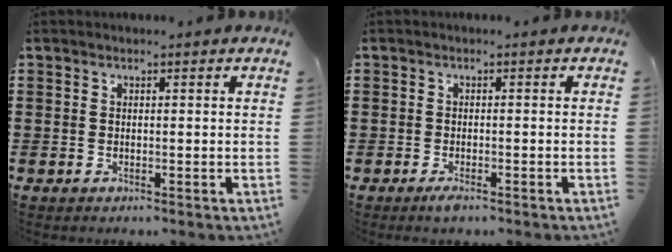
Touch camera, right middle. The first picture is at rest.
{"total": 1.3, "force": [-1.0, 0.5, 0.7], "torque": [-0.014, -0.002, -0.020]}